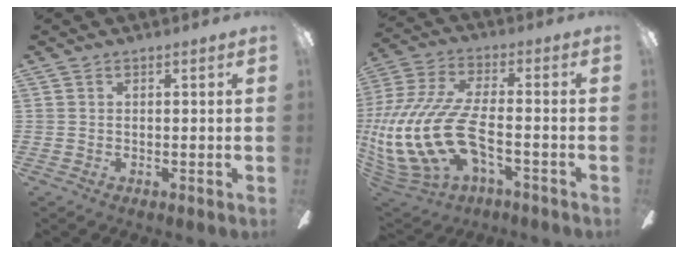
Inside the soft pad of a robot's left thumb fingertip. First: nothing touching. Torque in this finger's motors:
{"motor_torque": [1.22, 3.79, 0.33, 0.27, 0.33]}